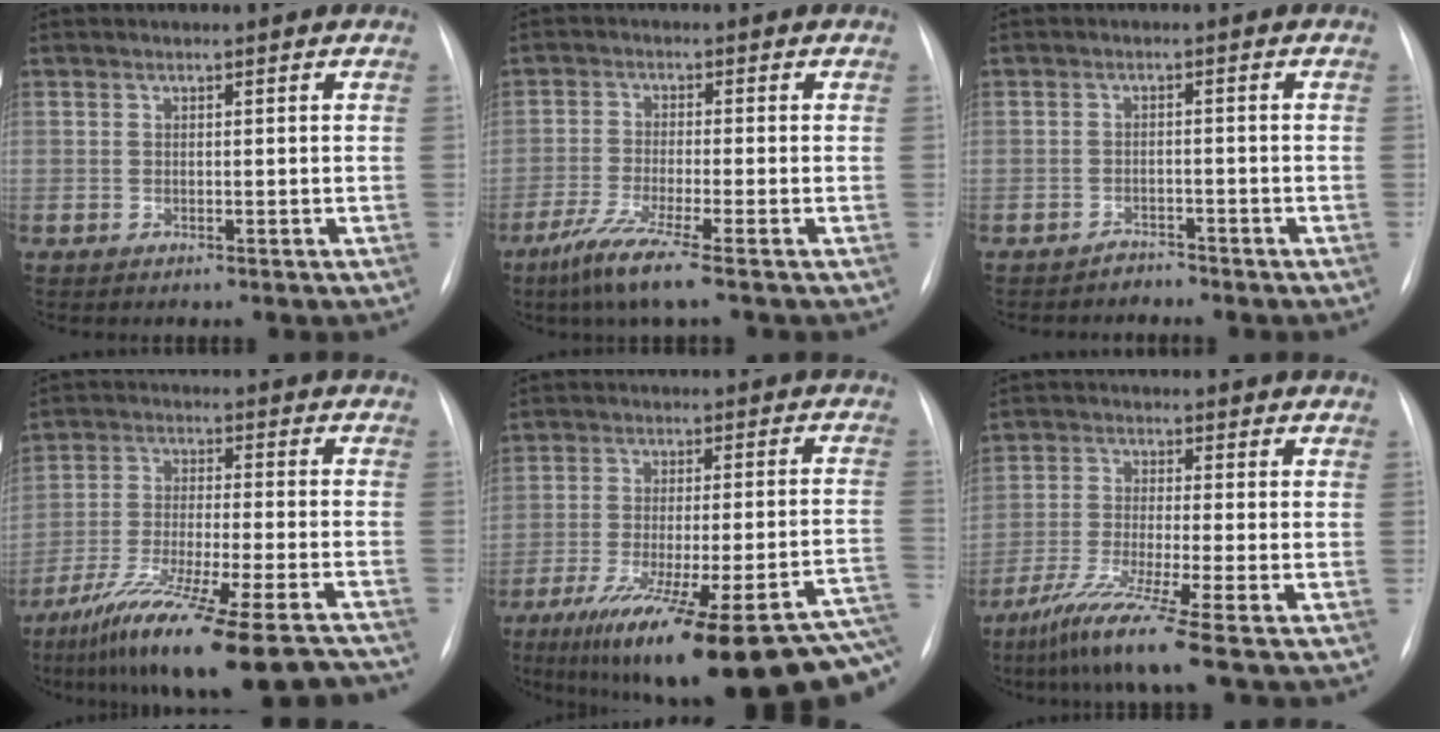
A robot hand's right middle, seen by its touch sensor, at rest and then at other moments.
{"total": 6.8, "force": [-4.6, -0.7, 5.0], "torque": [-0.101, -0.023, -0.090]}
{"total": 1.8, "force": [-1.7, 0.5, -0.5], "torque": [0.007, -0.003, -0.026]}
{"total": 21.4, "force": [-17.1, 0.4, 12.8], "torque": [-0.177, -0.043, -0.274]}
{"total": 28.1, "force": [-18.3, 3.6, 21.0], "torque": [-0.242, -0.022, -0.258]}
{"total": 9.1, "force": [-6.3, -1.8, 6.4], "torque": [-0.120, -0.039, -0.118]}